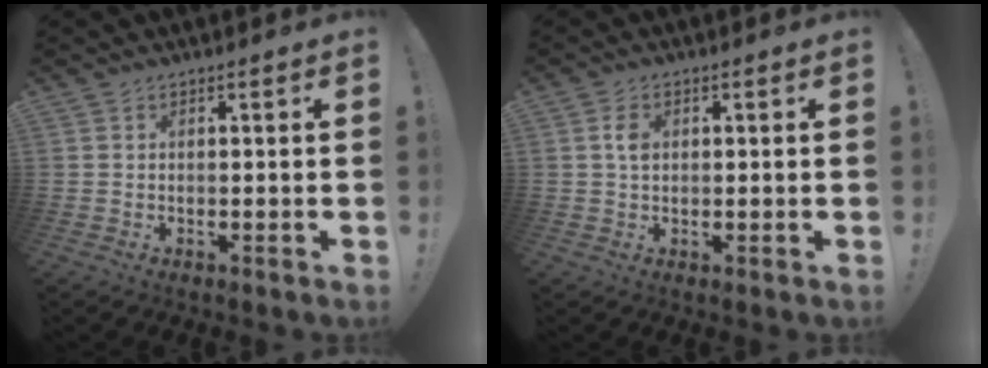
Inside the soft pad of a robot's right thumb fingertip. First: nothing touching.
{"total": 3.4, "force": [0.7, 2.3, 2.4], "torque": [-0.040, 0.003, 0.011]}